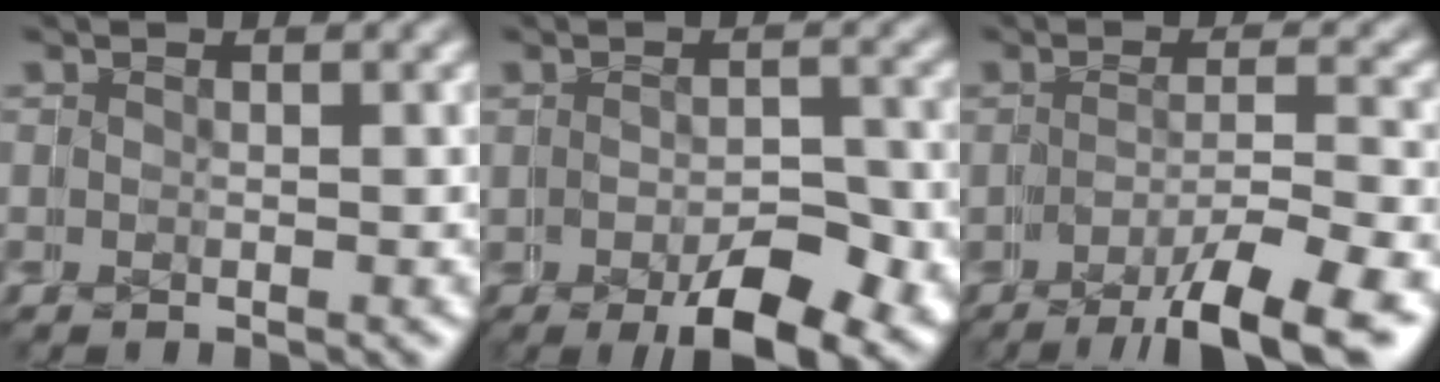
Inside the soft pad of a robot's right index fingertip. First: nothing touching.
{"total": 5.2, "force": [-3.3, 1.3, 3.8], "torque": [-0.035, -0.009, -0.041]}
{"total": 7.7, "force": [-6.3, 1.3, 4.2], "torque": [-0.034, -0.005, -0.086]}